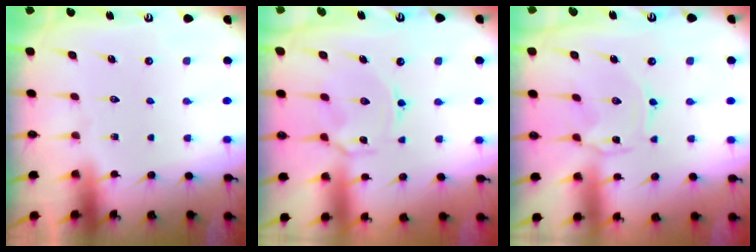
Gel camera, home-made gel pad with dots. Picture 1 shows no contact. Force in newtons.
{"total": 3.5, "press": 3.5, "slide": 0.4}
{"total": 1.0, "press": 1.0, "slide": 0.1}